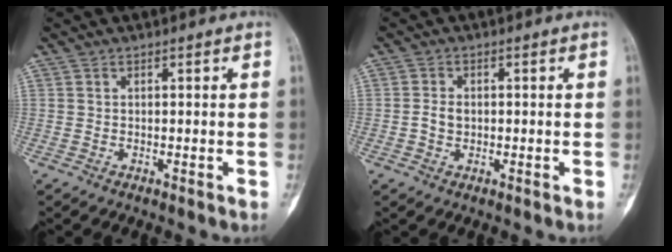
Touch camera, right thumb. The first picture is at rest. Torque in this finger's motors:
{"motor_torque": [0.39, 0.50, 0.18, -0.37, 0.09]}